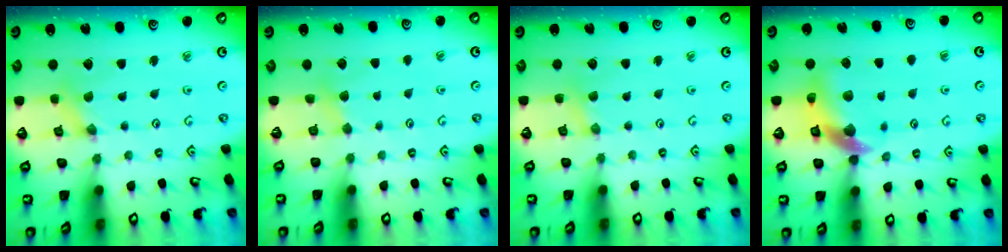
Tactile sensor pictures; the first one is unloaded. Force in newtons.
{"total": 3.7, "press": 3.6, "slide": 0.4}
{"total": 2.3, "press": 2.3, "slide": 0.3}
{"total": 10.8, "press": 10.7, "slide": 1.5}